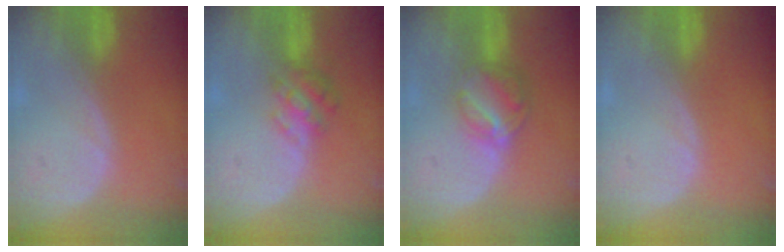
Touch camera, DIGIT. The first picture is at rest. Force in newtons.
{"total": 4.8, "press": 4.5, "slide": 1.6}
{"total": 6.5, "press": 5.5, "slide": 3.4}
{"total": 0.0}